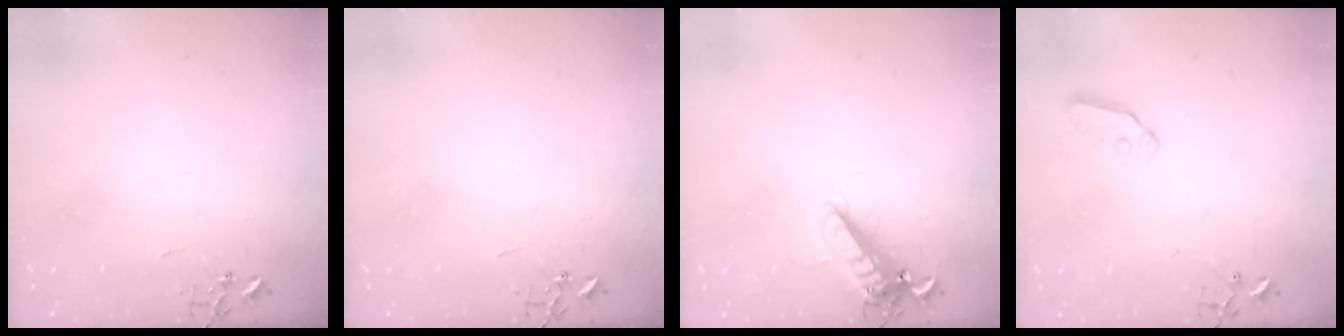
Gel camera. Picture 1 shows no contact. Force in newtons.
{"total": 0.0}
{"total": 13.3, "press": 13.0, "slide": 2.5}
{"total": 7.4, "press": 7.4, "slide": 0.5}